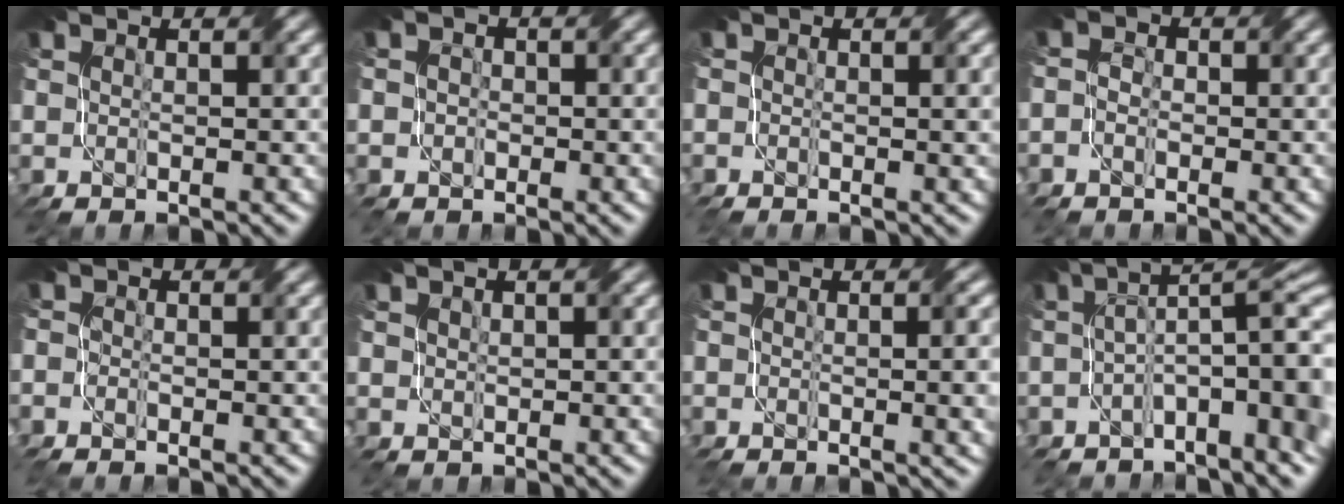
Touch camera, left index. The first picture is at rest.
{"total": 1.7, "force": [-1.2, 1.0, -0.6], "torque": [0.017, 0.003, -0.009]}
{"total": 1.3, "force": [-1.2, 0.1, 0.4], "torque": [0.003, -0.003, -0.007]}
{"total": 2.1, "force": [-1.7, 1.1, -0.3], "torque": [0.012, 0.002, -0.020]}
{"total": 1.6, "force": [-1.5, 0.2, -0.5], "torque": [0.010, -0.001, -0.016]}
{"total": 1.2, "force": [-0.6, 0.0, -1.0], "torque": [0.014, -0.002, 0.012]}
{"total": 3.9, "force": [-1.3, 1.6, 3.3], "torque": [0.001, 0.009, -0.007]}
{"total": 7.6, "force": [-2.5, 2.1, 6.8], "torque": [-0.102, 0.003, -0.025]}